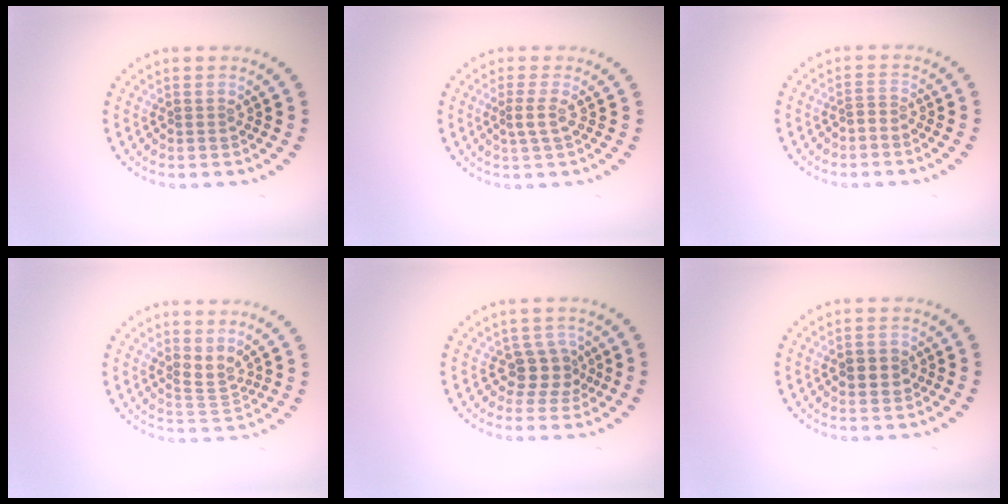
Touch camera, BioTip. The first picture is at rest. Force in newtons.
{"total": 1.6, "press": 1.1, "slide": 1.1}
{"total": 0.6, "press": 0.3, "slide": 0.5}
{"total": 2.0, "press": 1.4, "slide": 1.4}
{"total": 2.7, "press": 2.1, "slide": 1.7}
{"total": 2.3, "press": 2.3, "slide": 0.2}